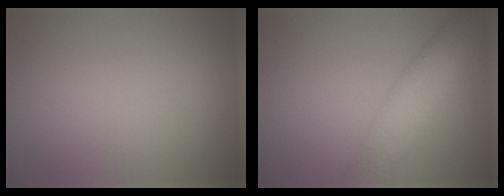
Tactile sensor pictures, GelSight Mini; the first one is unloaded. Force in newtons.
{"total": 5.9, "press": 5.9, "slide": 0.2}